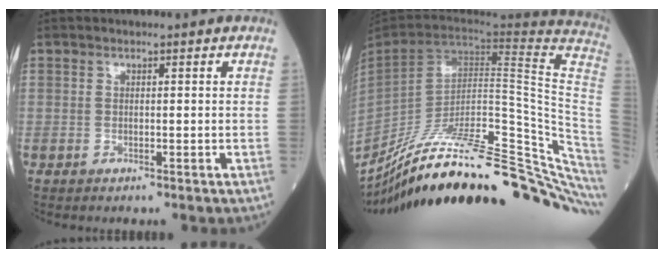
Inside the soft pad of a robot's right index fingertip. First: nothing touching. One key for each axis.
{"total": 40.0, "fx": -30.3, "fy": 5.3, "fz": 25.5, "tx": -0.302, "ty": -0.053, "tz": -0.433}